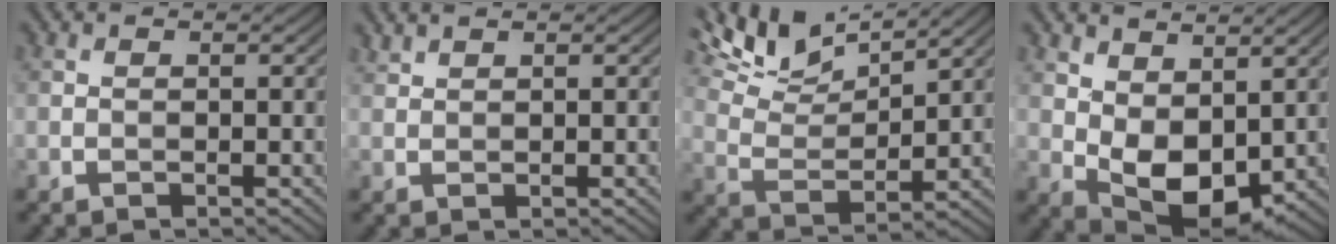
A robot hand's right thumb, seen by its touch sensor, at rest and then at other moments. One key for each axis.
{"total": 1.1, "fx": 1.0, "fy": 0.0, "fz": 0.3, "tx": -0.013, "ty": 0.006, "tz": 0.027}
{"total": 9.7, "fx": 7.7, "fy": 2.2, "fz": 5.4, "tx": -0.122, "ty": 0.002, "tz": 0.139}
{"total": 7.9, "fx": 1.8, "fy": 4.8, "fz": 6.0, "tx": -0.127, "ty": -0.008, "tz": 0.040}